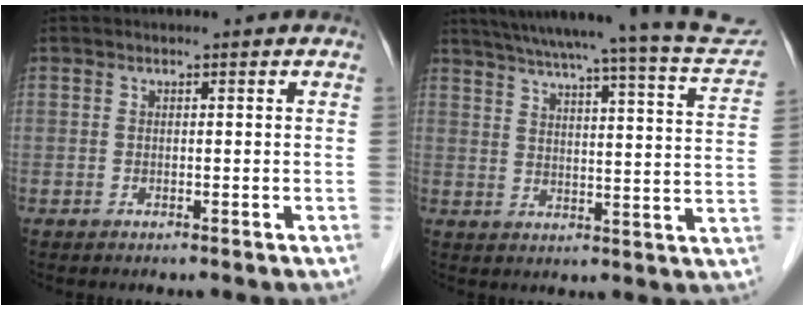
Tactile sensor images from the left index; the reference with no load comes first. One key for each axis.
{"total": 23.5, "fx": 21.6, "fy": -0.2, "fz": 9.2, "tx": -0.134, "ty": -0.053, "tz": 0.264}